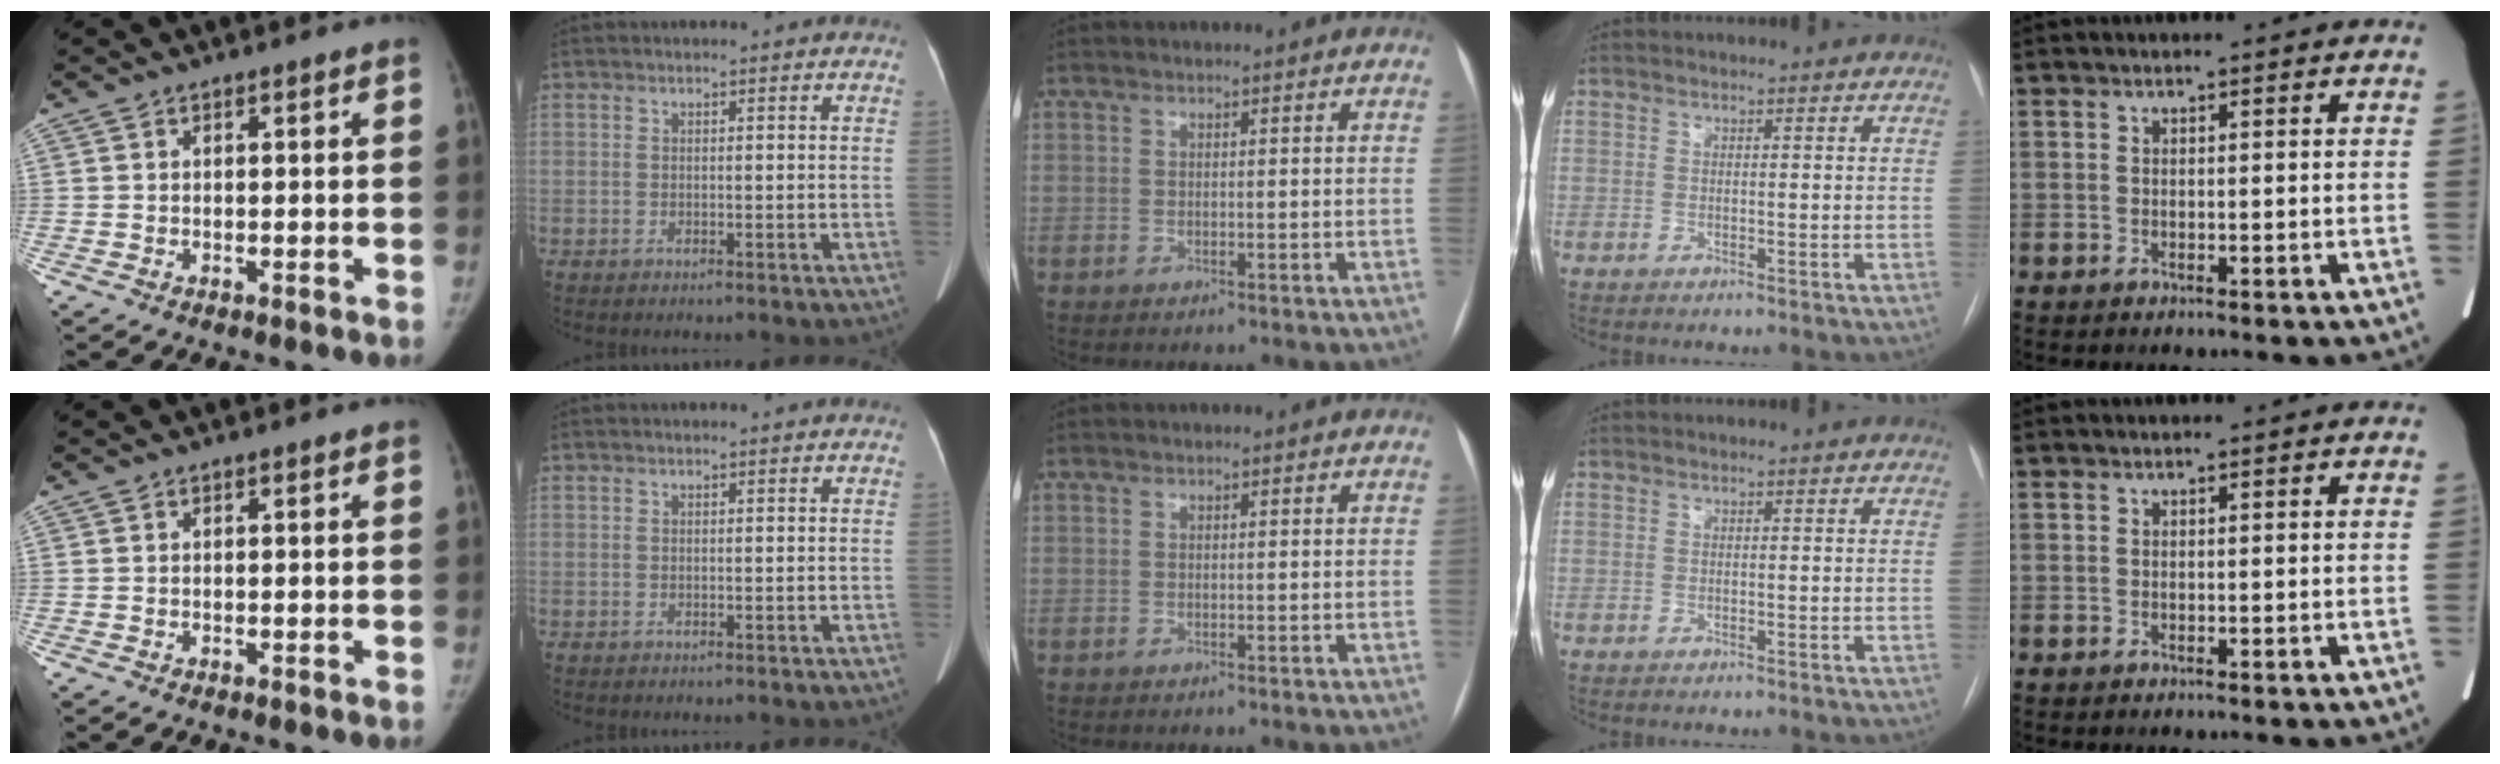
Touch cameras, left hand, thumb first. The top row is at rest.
{}